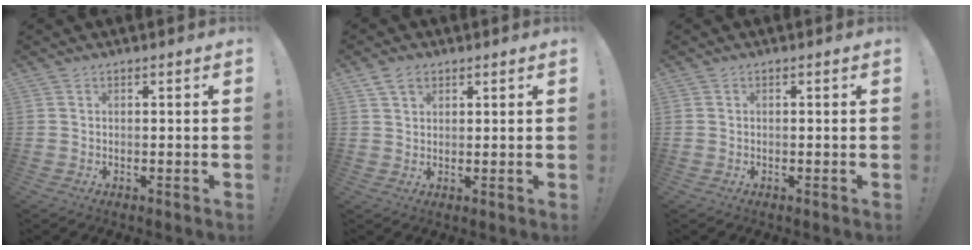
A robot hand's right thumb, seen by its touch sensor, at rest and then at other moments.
{"total": 4.5, "force": [2.6, 2.9, 2.1], "torque": [-0.042, -0.003, 0.049]}
{"total": 0.0}